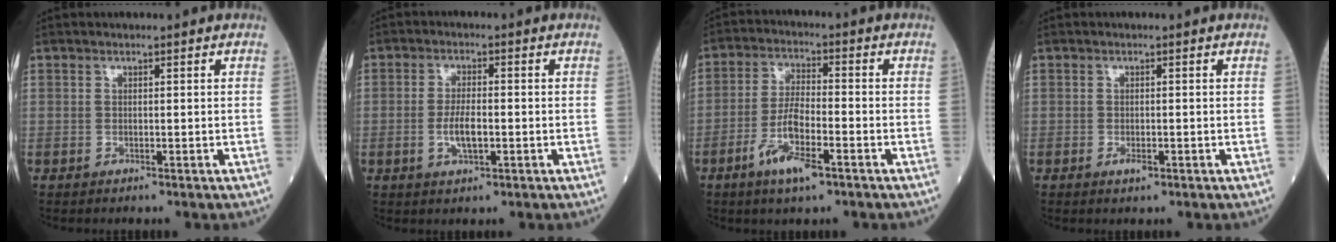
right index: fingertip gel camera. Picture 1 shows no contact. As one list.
[{"total": 4.5, "force": [-1.0, 1.3, 4.2], "torque": [-0.085, -0.002, -0.018]}, {"total": 8.0, "force": [-4.1, 1.6, 6.7], "torque": [-0.134, -0.007, -0.076]}, {"total": 1.4, "force": [-0.7, 0.5, 1.1], "torque": [-0.017, -0.001, -0.010]}]